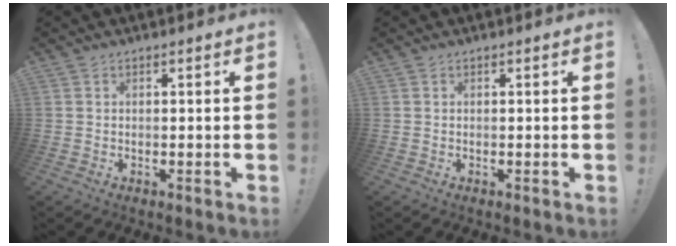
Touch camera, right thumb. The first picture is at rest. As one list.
[{"total": 0.0}]